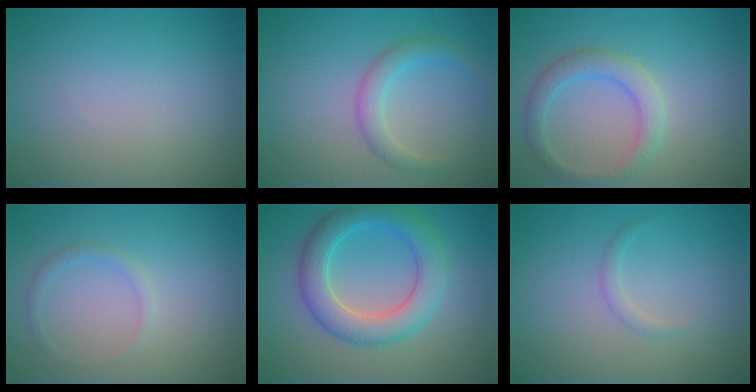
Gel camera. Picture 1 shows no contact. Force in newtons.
{"total": 2.4, "press": 2.4, "slide": 0.1}
{"total": 2.9, "press": 2.9, "slide": 0.1}
{"total": 1.1, "press": 1.1, "slide": 0.1}
{"total": 5.4, "press": 5.4, "slide": 0.1}
{"total": 0.8, "press": 0.8, "slide": 0.0}